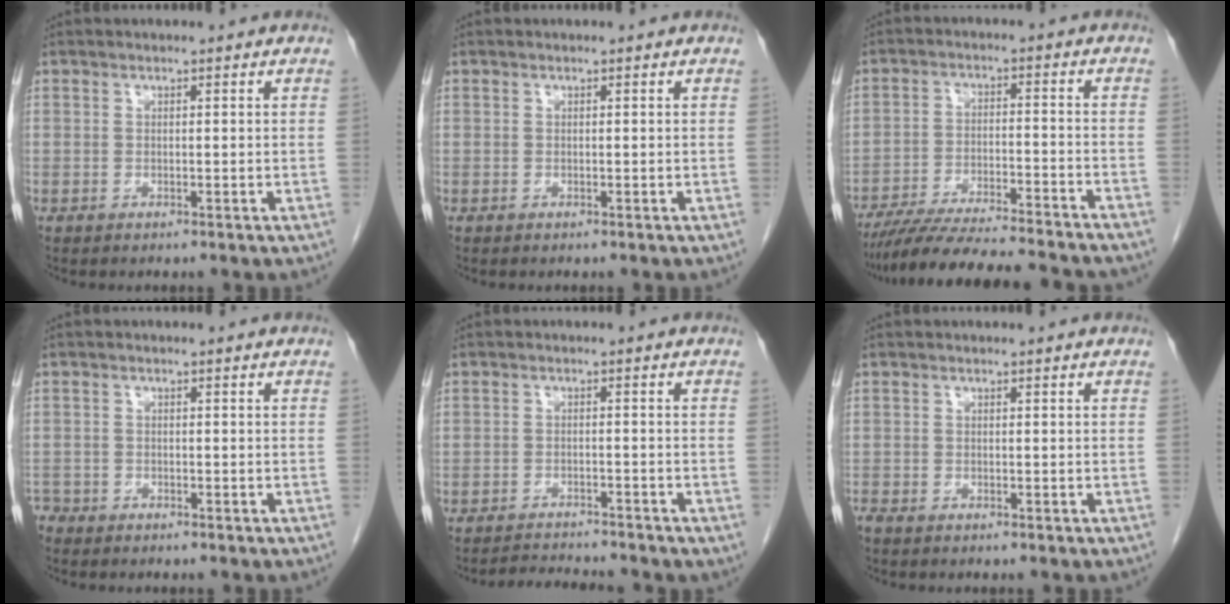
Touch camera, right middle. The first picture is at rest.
{"total": 0.0}
{"total": 19.3, "force": [-17.3, 1.2, 8.5], "torque": [-0.131, -0.027, -0.256]}
{"total": 2.6, "force": [-2.4, 1.1, 0.3], "torque": [-0.005, 0.000, -0.042]}
{"total": 5.0, "force": [-4.9, 0.3, 1.1], "torque": [-0.021, -0.008, -0.073]}
{"total": 1.0, "force": [-0.9, 0.2, 0.4], "torque": [-0.013, -0.004, -0.016]}